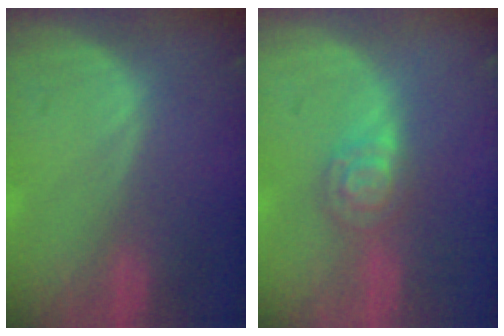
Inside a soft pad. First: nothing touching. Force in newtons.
{"total": 4.8, "press": 4.2, "slide": 2.3}